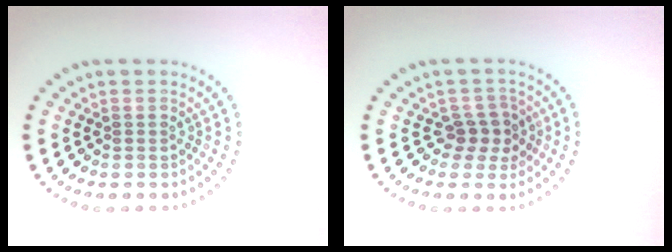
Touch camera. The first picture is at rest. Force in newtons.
{"total": 2.3, "press": 1.9, "slide": 1.2}